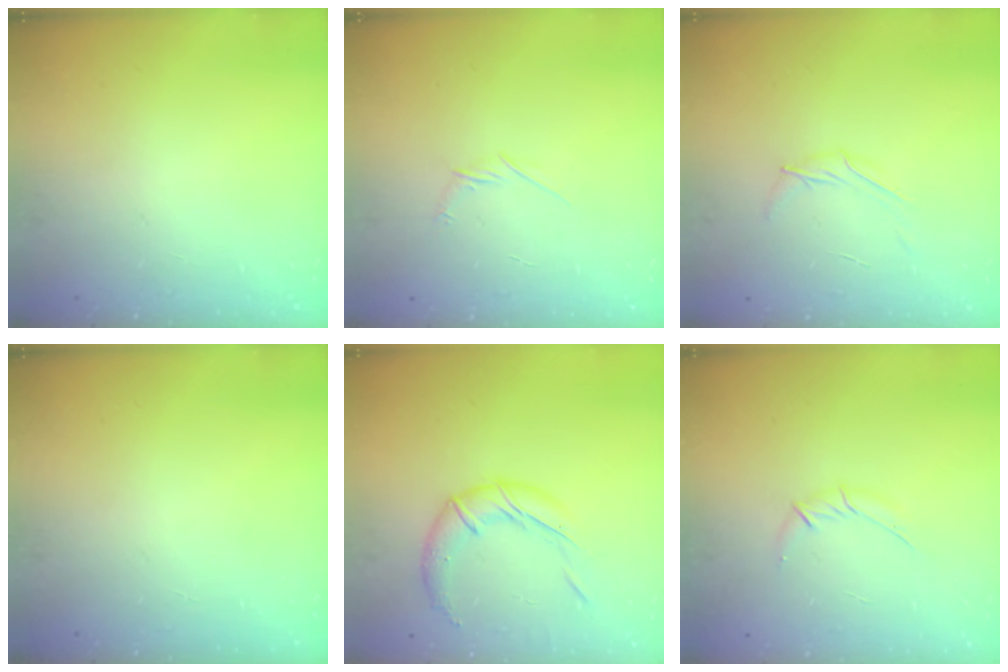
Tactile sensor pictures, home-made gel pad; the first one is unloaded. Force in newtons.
{"total": 3.5, "press": 3.4, "slide": 1.0}
{"total": 5.2, "press": 5.0, "slide": 1.3}
{"total": 0.0}
{"total": 13.2, "press": 13.2, "slide": 1.3}
{"total": 4.1, "press": 4.0, "slide": 0.9}